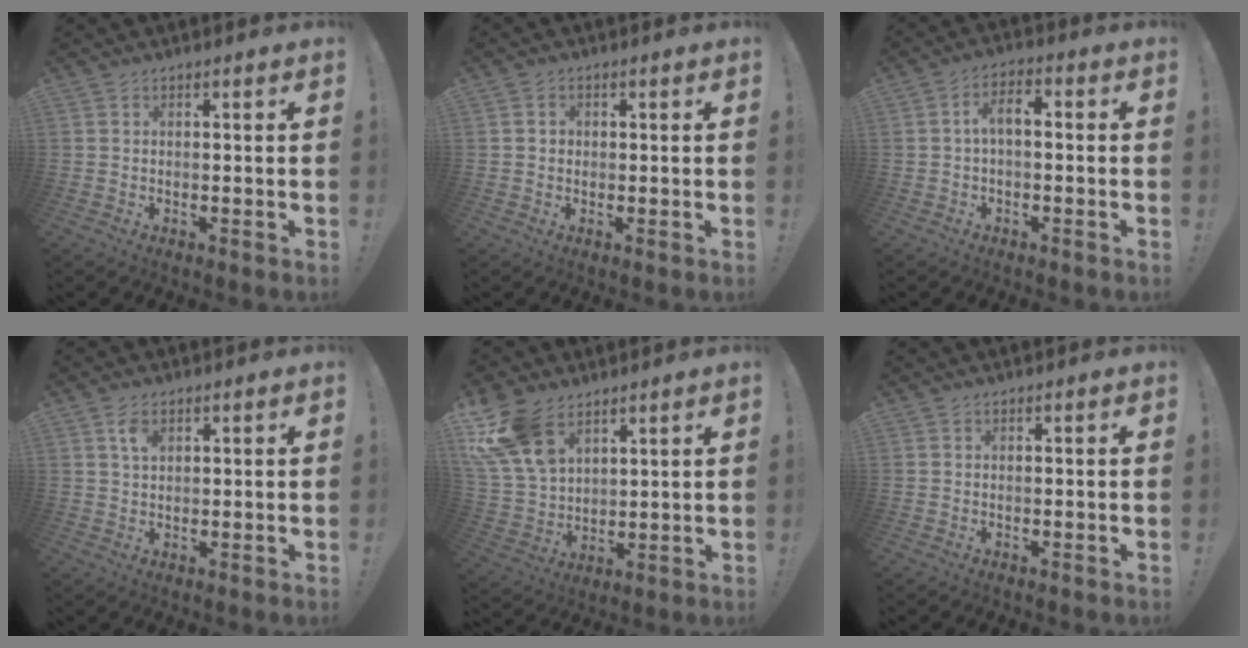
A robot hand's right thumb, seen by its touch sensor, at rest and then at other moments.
{"total": 2.0, "force": [-0.1, 1.8, 1.0], "torque": [-0.011, 0.004, -0.003]}
{"total": 5.1, "force": [-0.3, 2.2, 4.6], "torque": [-0.093, 0.008, -0.008]}
{"total": 3.7, "force": [1.7, 2.0, 2.6], "torque": [-0.042, -0.003, 0.028]}
{"total": 16.3, "force": [9.2, 10.0, 9.0], "torque": [-0.188, -0.051, 0.177]}
{"total": 0.0}